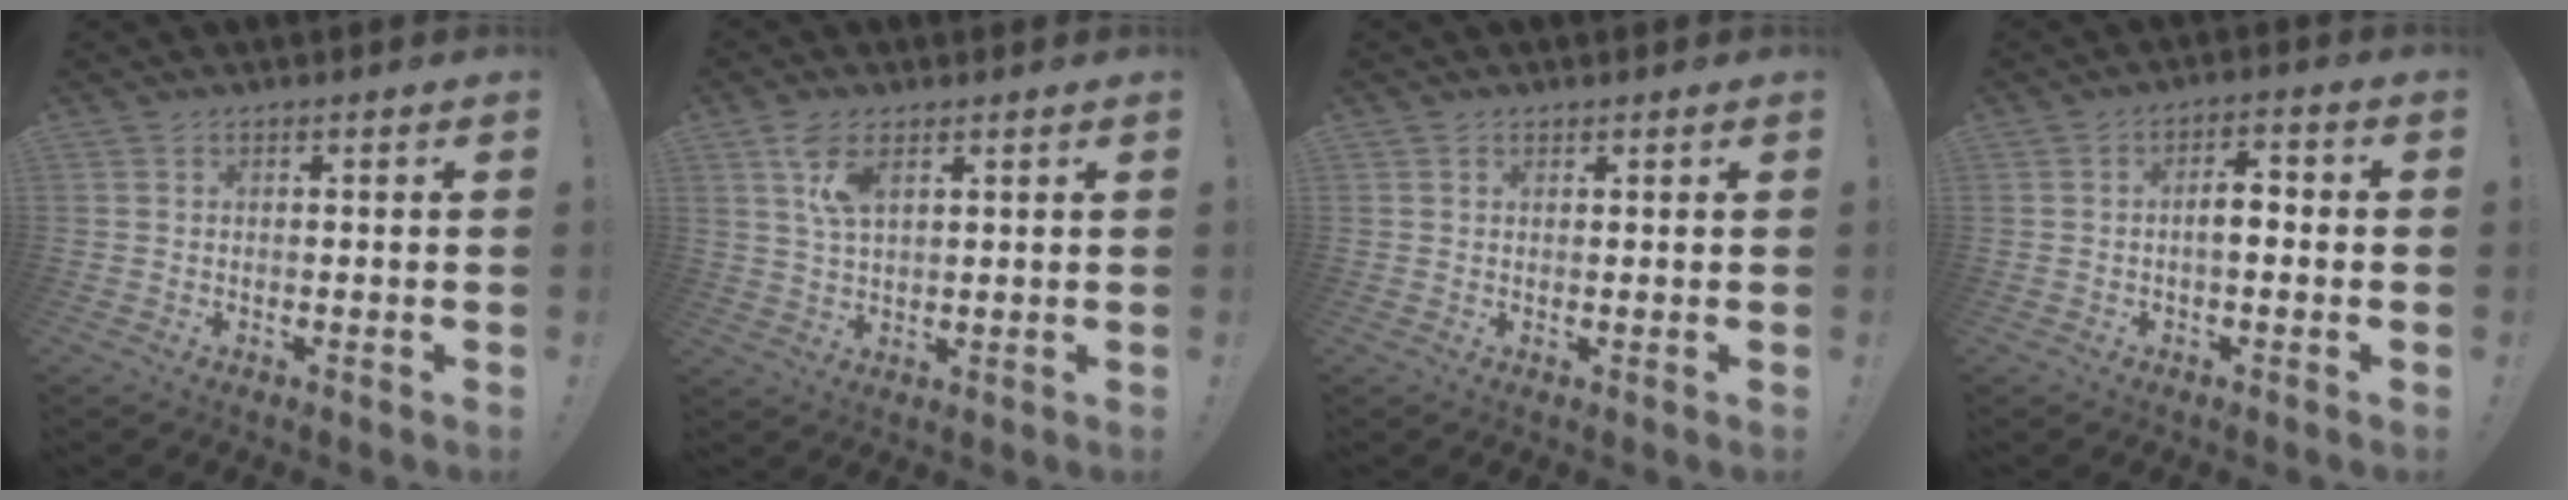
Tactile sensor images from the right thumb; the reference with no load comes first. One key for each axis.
{"total": 7.2, "fx": 3.5, "fy": 3.3, "fz": 5.4, "tx": -0.106, "ty": -0.008, "tz": 0.061}
{"total": 0.9, "fx": 0.6, "fy": 0.6, "fz": 0.2, "tx": 0.005, "ty": -0.003, "tz": 0.010}
{"total": 5.5, "fx": -1.0, "fy": 2.8, "fz": 4.7, "tx": -0.076, "ty": 0.015, "tz": -0.021}